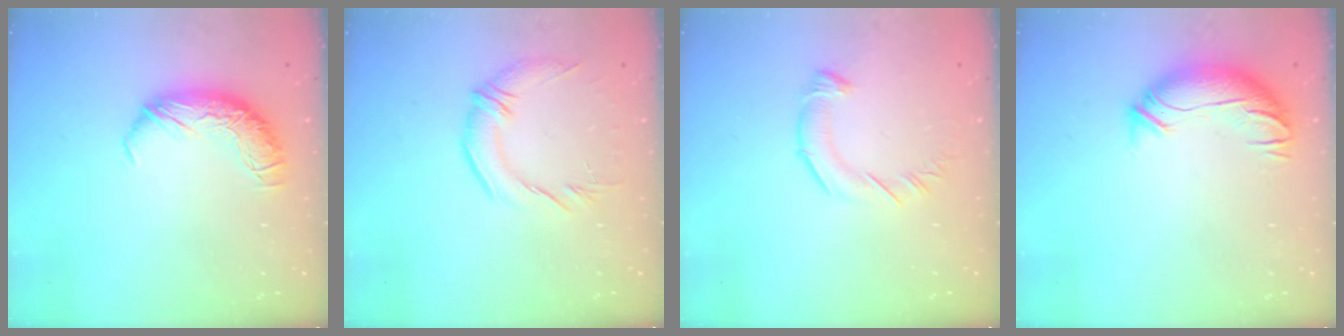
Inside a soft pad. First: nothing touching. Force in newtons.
{"total": 2.7, "press": 1.0, "slide": 2.5}
{"total": 3.0, "press": 3.0, "slide": 0.2}
{"total": 3.6, "press": 2.5, "slide": 2.7}